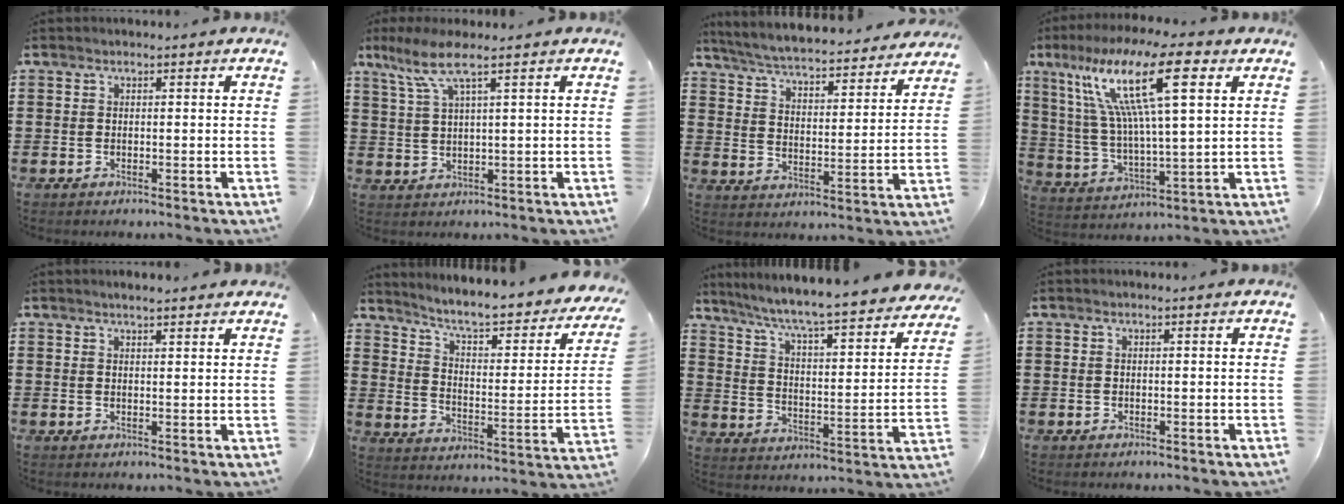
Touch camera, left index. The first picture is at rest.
{"total": 6.1, "force": [3.3, 0.8, 5.0], "torque": [-0.116, 0.000, 0.055]}
{"total": 5.2, "force": [5.0, -0.3, 1.4], "torque": [-0.052, -0.040, 0.082]}
{"total": 17.1, "force": [8.4, 3.4, 14.5], "torque": [-0.299, -0.013, 0.132]}
{"total": 1.6, "force": [1.5, 0.1, 0.5], "torque": [-0.013, 0.004, 0.029]}
{"total": 5.7, "force": [4.8, 0.4, 3.1], "torque": [-0.081, -0.044, 0.072]}
{"total": 5.7, "force": [4.9, -0.4, 3.0], "torque": [-0.081, -0.051, 0.071]}
{"total": 0.0}